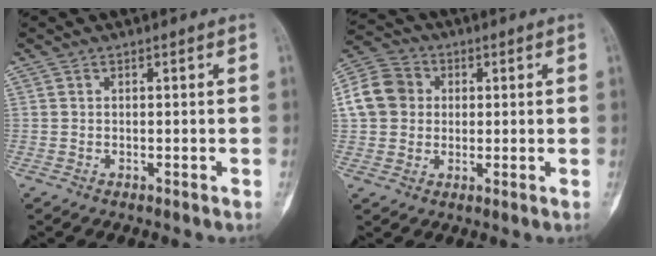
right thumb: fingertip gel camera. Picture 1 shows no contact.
{"total": 9.5, "force": [1.1, 8.4, 4.4], "torque": [-0.072, 0.016, 0.009]}